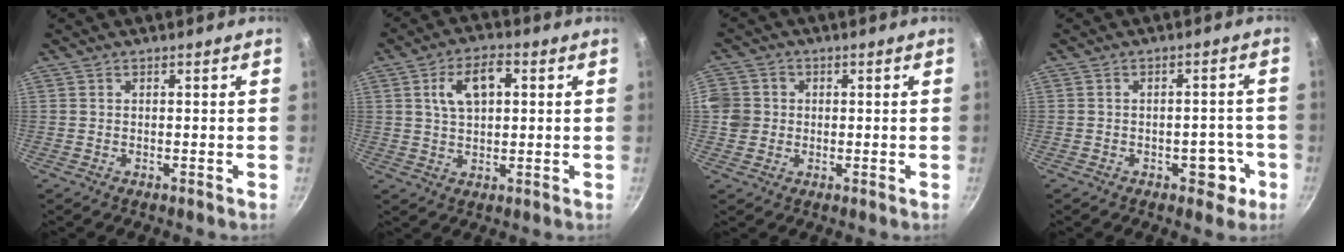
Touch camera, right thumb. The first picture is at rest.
{"total": 8.6, "force": [2.2, 4.9, 6.7], "torque": [-0.096, 0.010, 0.036]}
{"total": 5.8, "force": [0.0, 5.5, 1.7], "torque": [-0.011, 0.005, -0.010]}
{"total": 5.4, "force": [-2.2, 3.3, 3.7], "torque": [-0.019, 0.018, -0.025]}